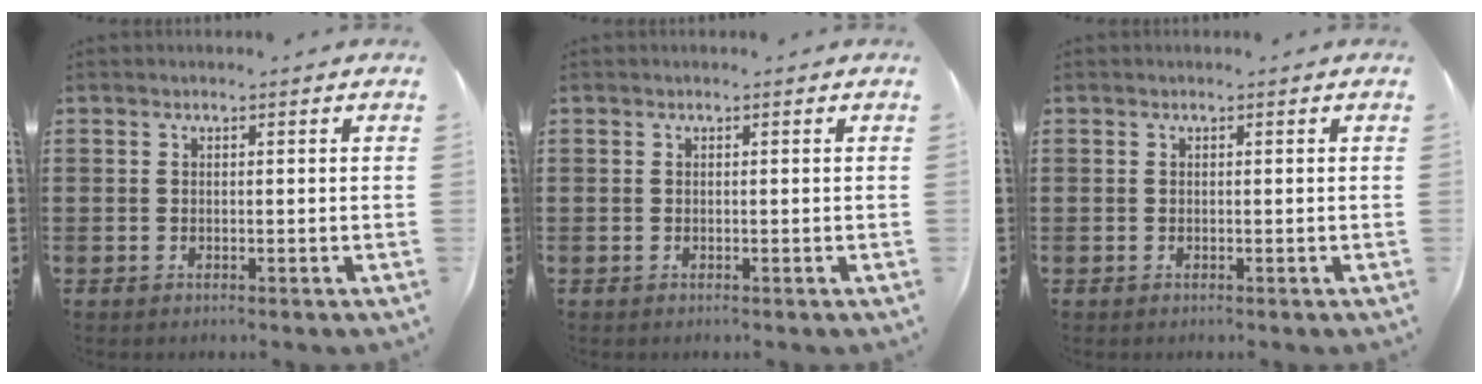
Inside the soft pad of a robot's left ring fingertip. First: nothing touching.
{"total": 0.0}
{"total": 0.0}